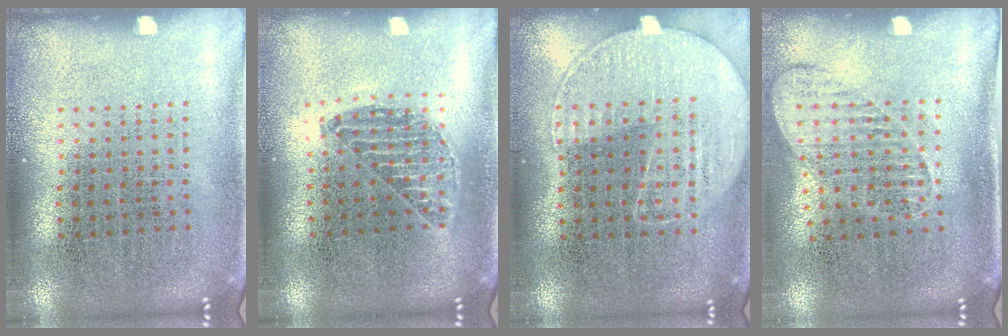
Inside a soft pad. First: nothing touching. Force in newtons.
{"total": 1.1, "press": 1.0, "slide": 0.4}
{"total": 1.3, "press": 1.1, "slide": 0.6}
{"total": 1.4, "press": 1.2, "slide": 0.8}